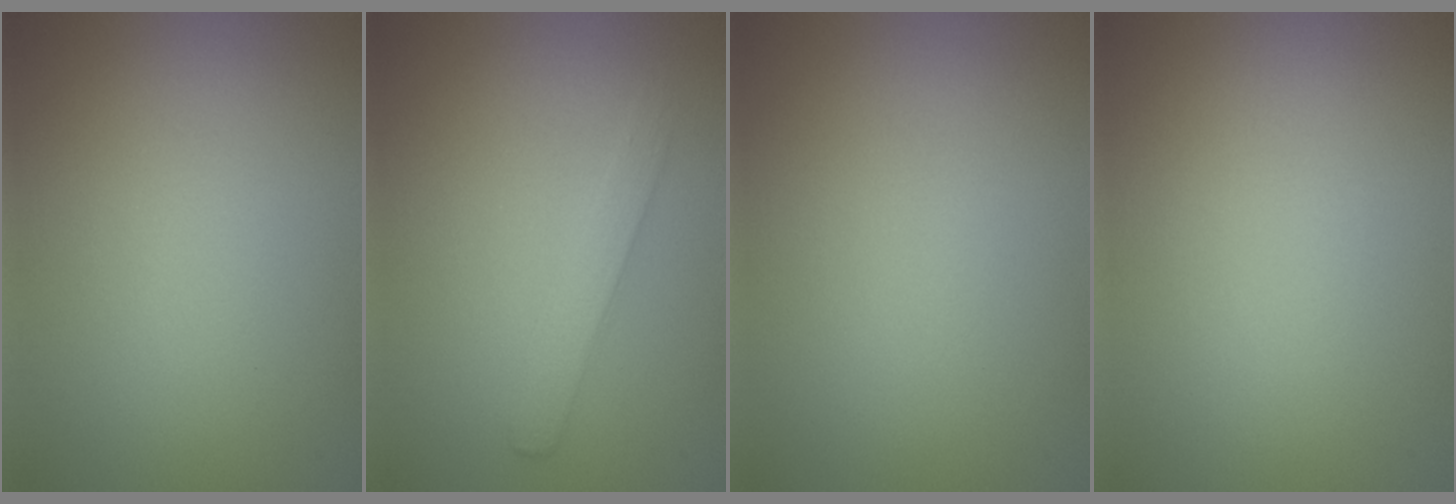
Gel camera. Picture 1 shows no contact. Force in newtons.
{"total": 1.9, "press": 1.9, "slide": 0.1}
{"total": 0.0}
{"total": 0.0}